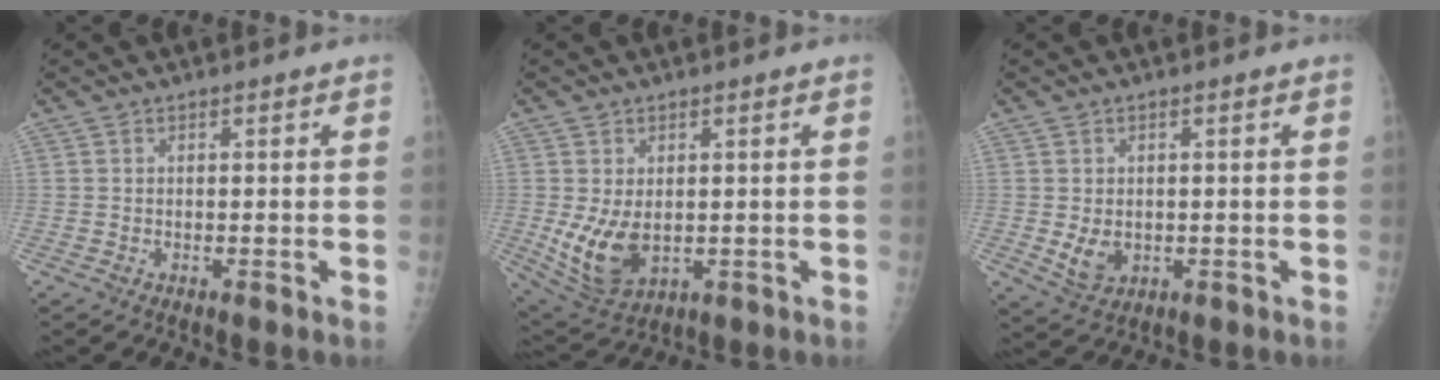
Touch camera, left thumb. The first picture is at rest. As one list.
[{"total": 9.1, "force": [-0.5, 5.8, 6.9], "torque": [-0.124, -0.016, 0.010]}, {"total": 4.4, "force": [-0.3, 3.3, 2.9], "torque": [-0.039, -0.007, 0.006]}]